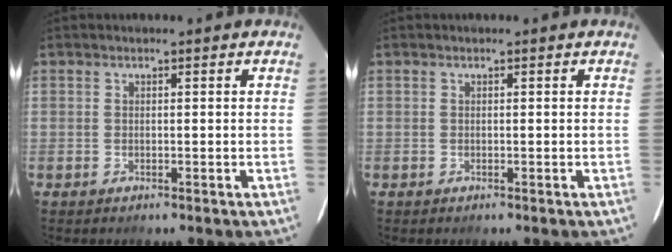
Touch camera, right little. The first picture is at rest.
{"total": 0.0}